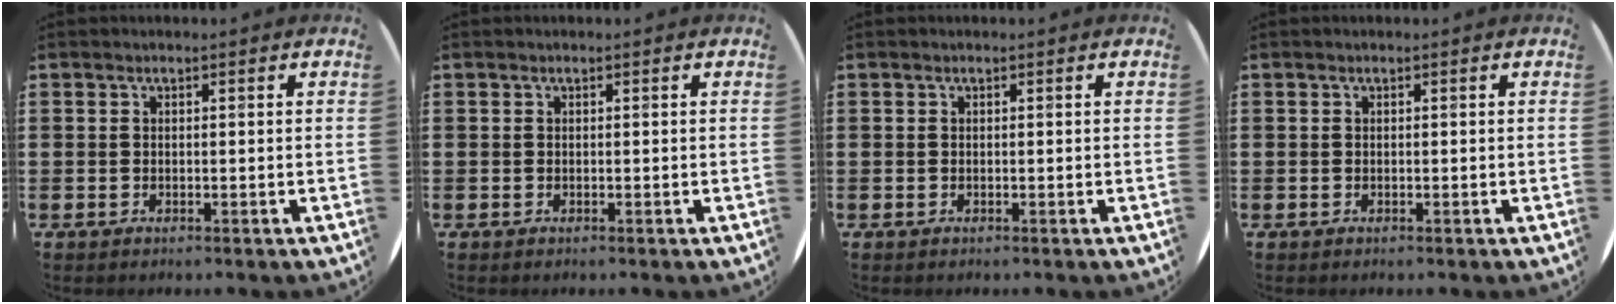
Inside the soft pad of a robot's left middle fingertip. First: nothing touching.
{"total": 0.0}
{"total": 0.0}
{"total": 0.0}